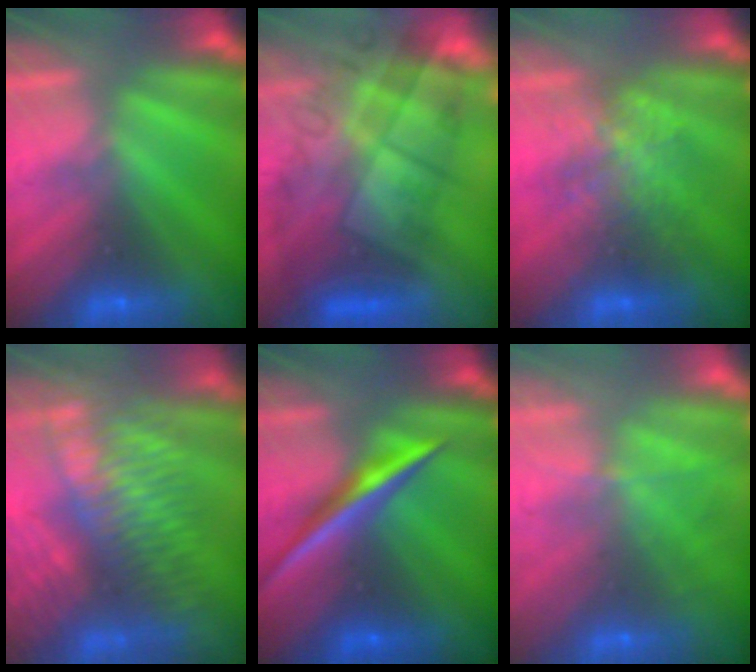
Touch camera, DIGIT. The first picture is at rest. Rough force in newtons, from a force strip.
{"total": 7.6}
{"total": 2.2}
{"total": 7.4}
{"total": 2.3}
{"total": 7.2}